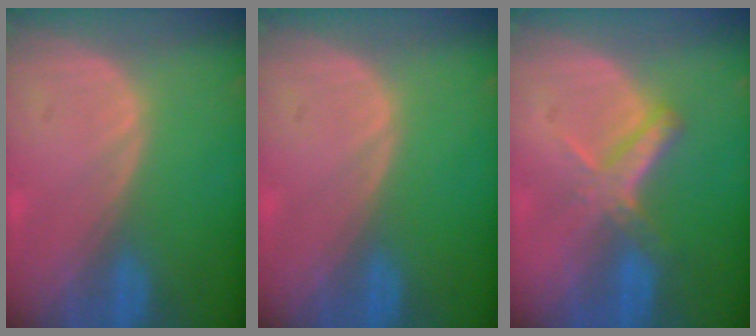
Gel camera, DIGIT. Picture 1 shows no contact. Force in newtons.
{"total": 0.0}
{"total": 5.5, "press": 4.9, "slide": 2.5}